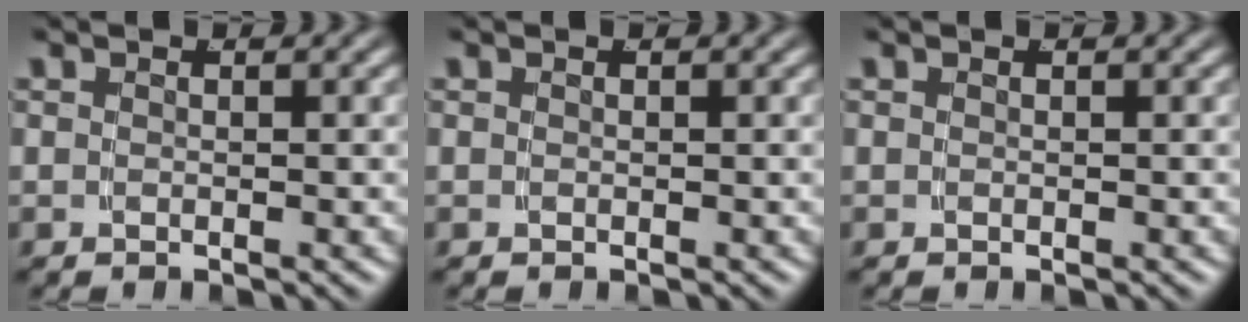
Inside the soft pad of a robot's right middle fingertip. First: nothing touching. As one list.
[{"total": 0.0}, {"total": 0.0}]